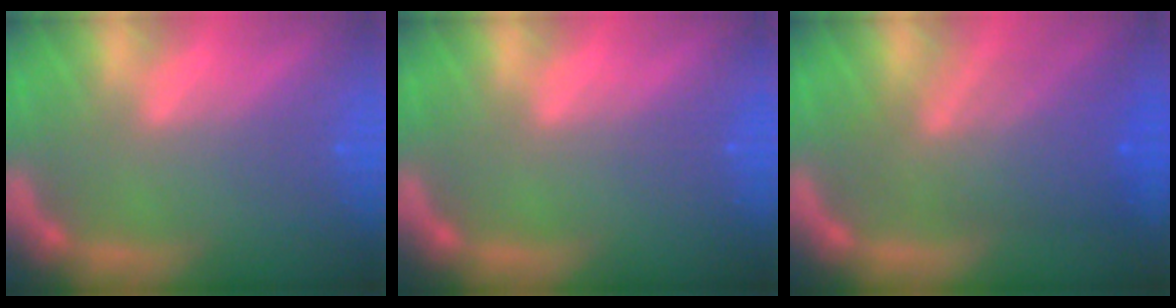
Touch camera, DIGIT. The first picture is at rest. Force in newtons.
{"total": 0.0}
{"total": 7.1}